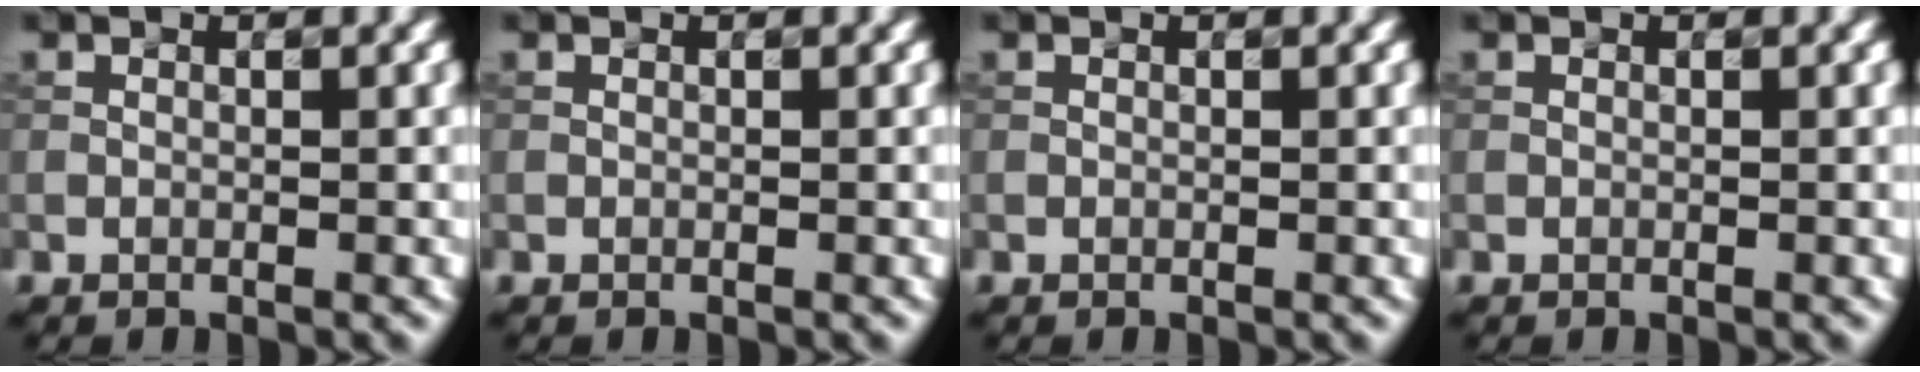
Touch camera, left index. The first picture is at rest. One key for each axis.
{"total": 0.0}
{"total": 0.0}
{"total": 0.0}